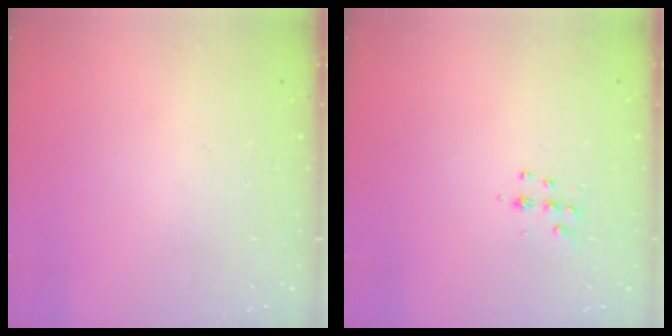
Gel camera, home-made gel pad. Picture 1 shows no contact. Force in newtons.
{"total": 5.5, "press": 5.5, "slide": 0.4}